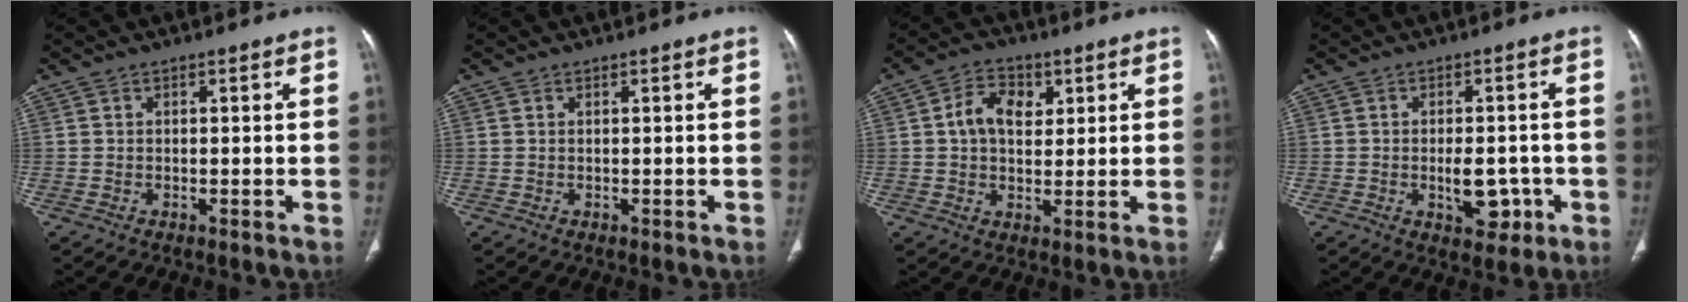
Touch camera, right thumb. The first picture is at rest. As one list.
[{"total": 0.0}, {"total": 8.1, "force": [2.2, 5.6, 5.4], "torque": [-0.066, 0.001, 0.034]}, {"total": 6.6, "force": [-1.9, 3.8, 5.0], "torque": [-0.053, 0.009, -0.019]}]